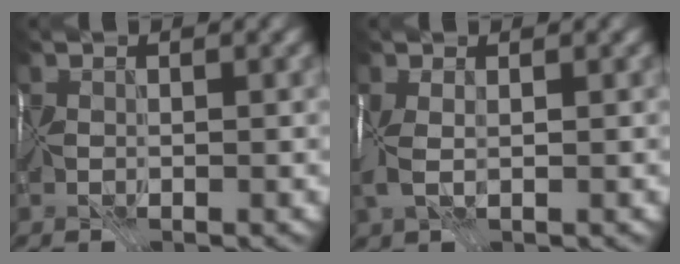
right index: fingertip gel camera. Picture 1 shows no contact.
{"total": 2.7, "force": [0.2, 1.6, 2.2], "torque": [-0.064, 0.004, 0.002]}